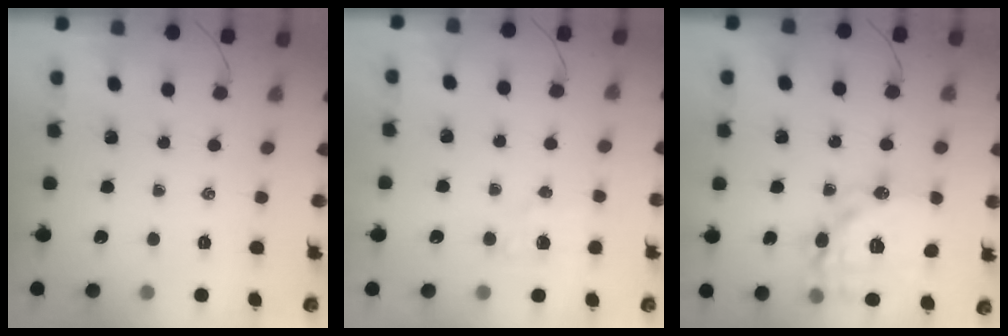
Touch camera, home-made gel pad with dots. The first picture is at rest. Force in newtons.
{"total": 3.6, "press": 3.4, "slide": 1.2}
{"total": 19.7, "press": 19.6, "slide": 2.6}